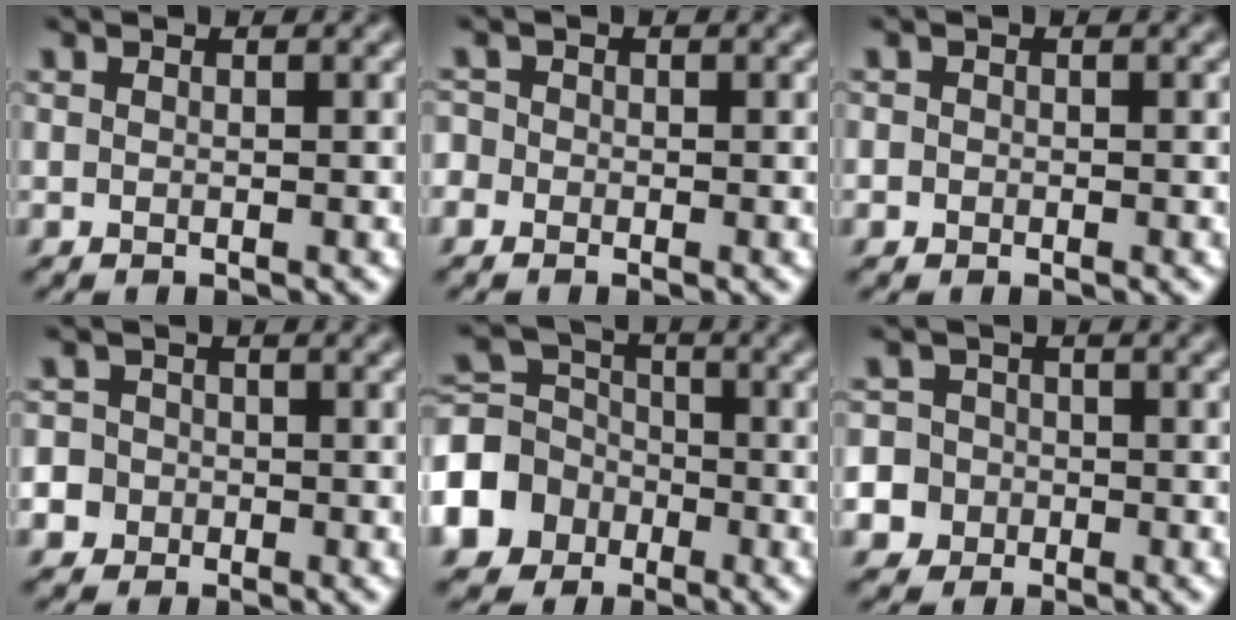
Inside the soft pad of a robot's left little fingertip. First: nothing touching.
{"total": 1.8, "force": [-0.5, 1.7, 0.5], "torque": [-0.006, 0.015, -0.023]}
{"total": 0.8, "force": [-0.2, 0.8, 0.2], "torque": [0.002, -0.003, -0.007]}
{"total": 6.7, "force": [-2.5, 6.1, 1.5], "torque": [-0.037, -0.001, -0.074]}
{"total": 7.5, "force": [-3.3, 6.2, 2.5], "torque": [-0.066, 0.002, -0.088]}
{"total": 8.3, "force": [-3.1, 7.5, 1.8], "torque": [-0.050, -0.005, -0.085]}